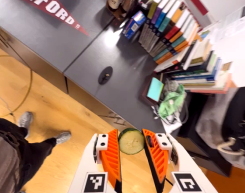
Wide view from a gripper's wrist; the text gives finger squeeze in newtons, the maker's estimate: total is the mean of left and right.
{"total": 6.6, "left": 5.9, "right": 7.2}